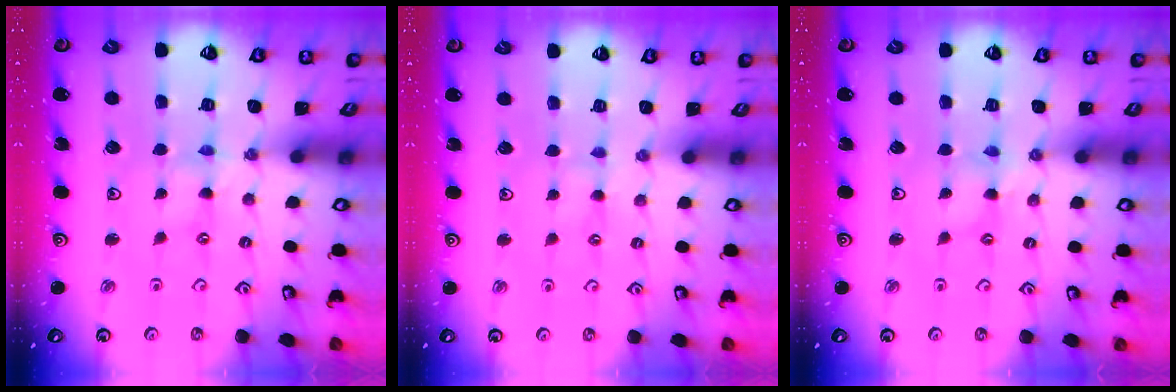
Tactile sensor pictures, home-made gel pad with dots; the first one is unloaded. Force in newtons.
{"total": 1.8, "press": 1.7, "slide": 0.4}
{"total": 1.7, "press": 1.7, "slide": 0.3}